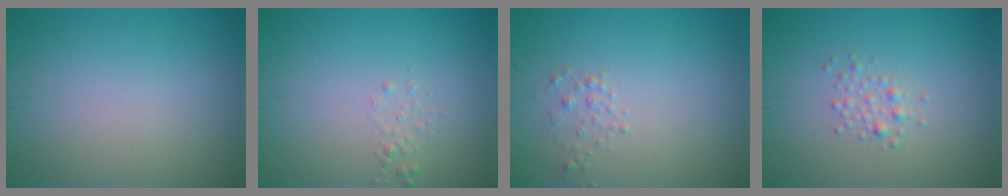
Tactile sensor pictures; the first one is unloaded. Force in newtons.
{"total": 0.7, "press": 0.7, "slide": 0.1}
{"total": 1.0, "press": 1.0, "slide": 0.1}
{"total": 1.3, "press": 1.3, "slide": 0.0}